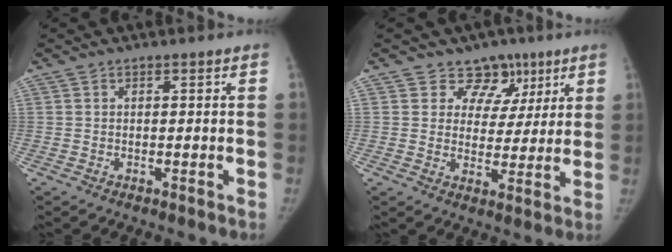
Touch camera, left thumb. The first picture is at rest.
{"total": 8.2, "force": [5.1, 6.4, 0.9], "torque": [0.040, -0.021, 0.076]}